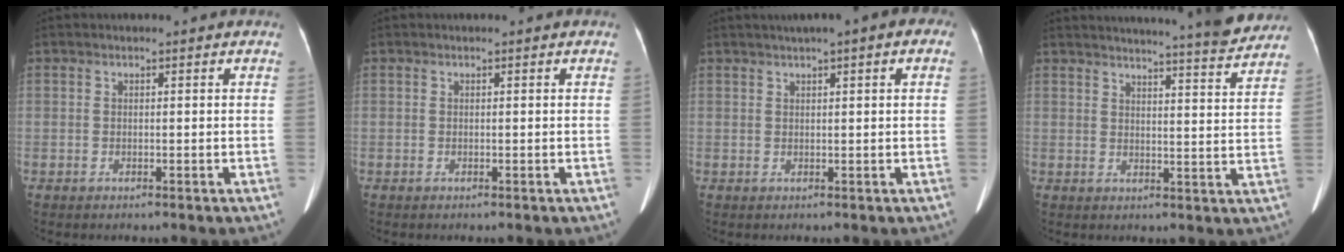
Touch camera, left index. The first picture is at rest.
{"total": 0.0}
{"total": 5.3, "force": [2.7, 0.7, 4.5], "torque": [-0.060, 0.031, 0.036]}
{"total": 15.9, "force": [14.8, -0.1, 5.8], "torque": [-0.087, -0.039, 0.175]}